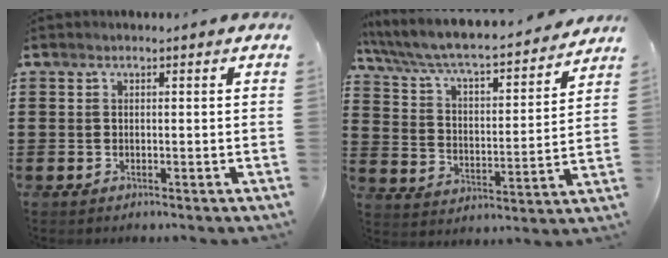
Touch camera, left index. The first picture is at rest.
{"total": 5.8, "force": [5.2, 0.3, 2.5], "torque": [-0.073, -0.046, 0.079]}